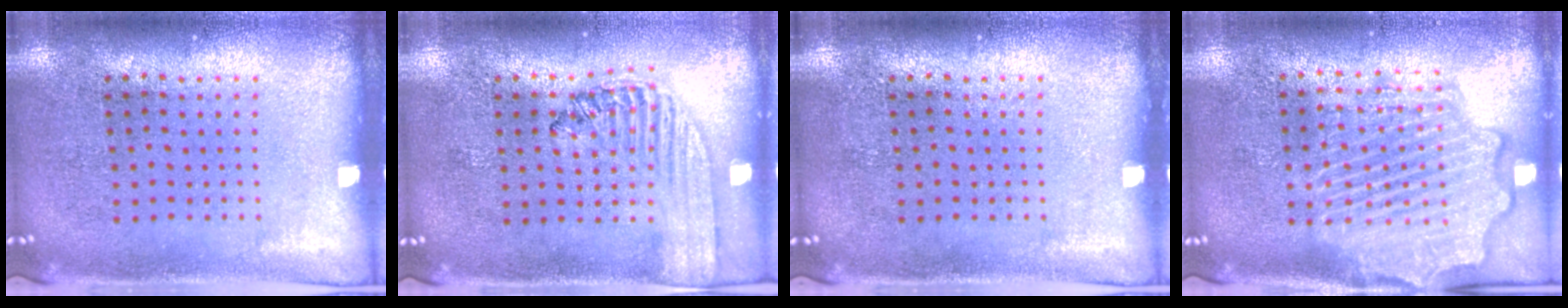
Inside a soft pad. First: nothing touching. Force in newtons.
{"total": 1.5, "press": 1.4, "slide": 0.5}
{"total": 0.0}
{"total": 4.4, "press": 4.4, "slide": 0.5}